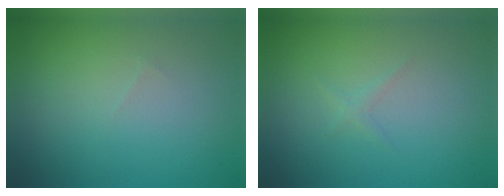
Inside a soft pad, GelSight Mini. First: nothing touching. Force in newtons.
{"total": 0.6, "press": 0.6, "slide": 0.1}